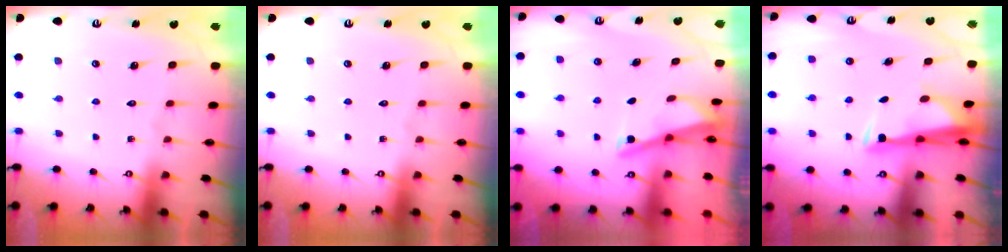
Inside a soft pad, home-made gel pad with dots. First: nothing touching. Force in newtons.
{"total": 0.0}
{"total": 2.9, "press": 2.9, "slide": 0.3}
{"total": 3.3, "press": 3.3, "slide": 0.8}